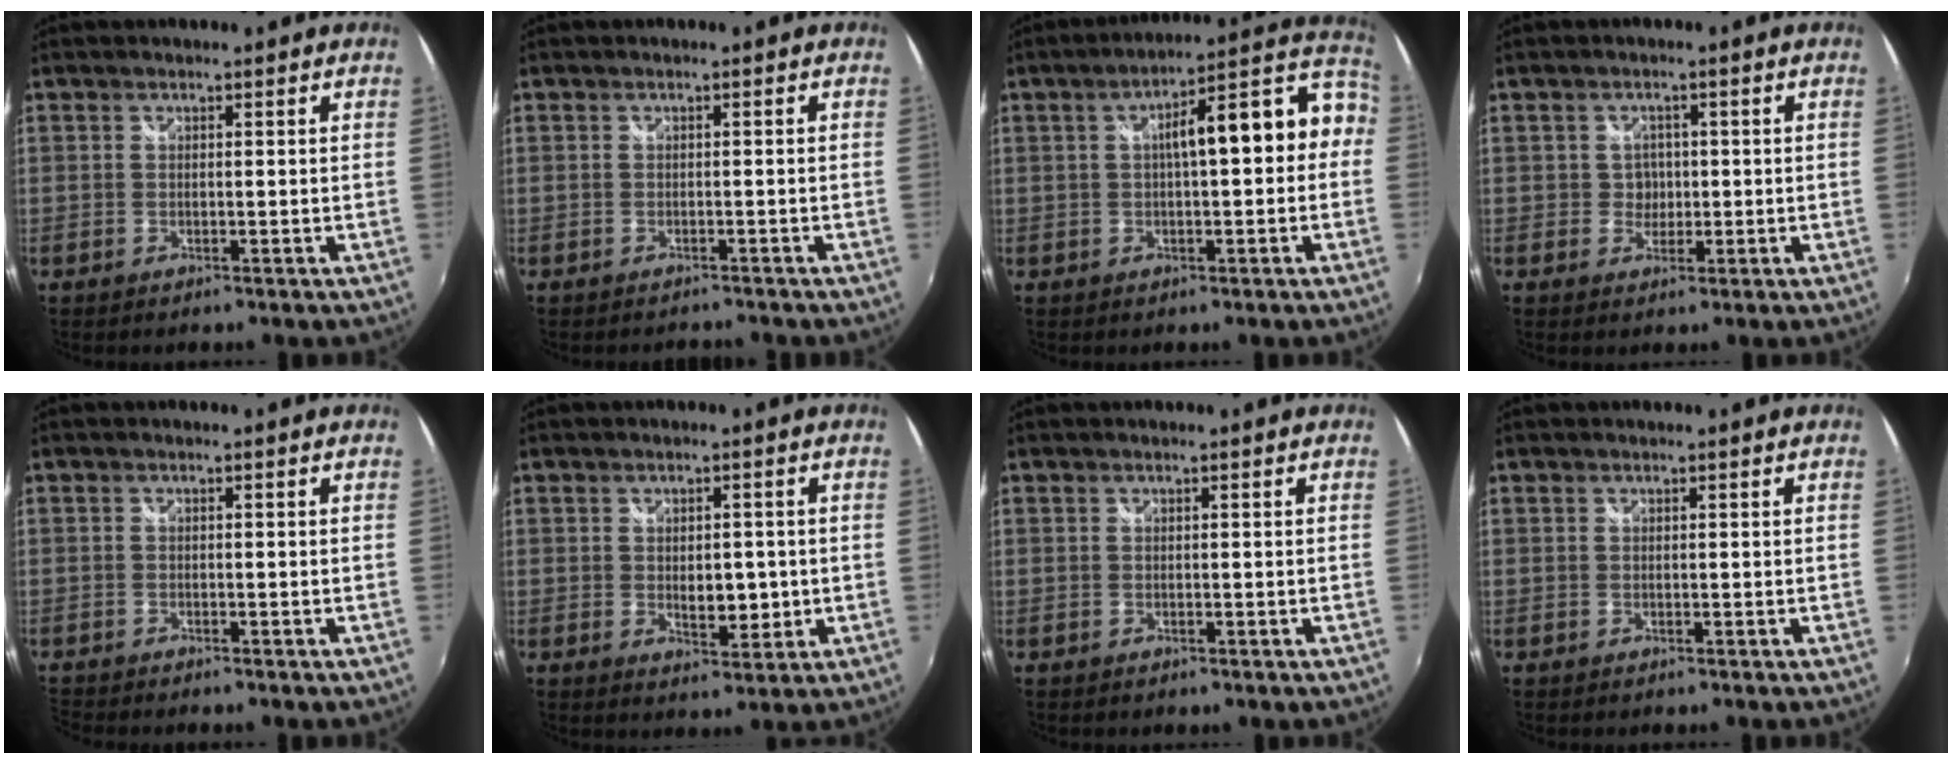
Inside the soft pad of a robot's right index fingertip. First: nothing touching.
{"total": 2.4, "force": [-2.3, 0.3, 0.5], "torque": [-0.014, -0.012, -0.031]}
{"total": 12.5, "force": [0.2, 3.3, 12.0], "torque": [-0.163, 0.050, 0.009]}
{"total": 2.2, "force": [-0.1, 2.2, 0.3], "torque": [-0.002, 0.006, -0.001]}
{"total": 2.6, "force": [-2.5, -0.2, 0.6], "torque": [-0.024, -0.017, -0.051]}
{"total": 4.8, "force": [-0.4, 2.7, 4.0], "torque": [-0.061, -0.005, 0.002]}
{"total": 0.0}
{"total": 0.0}